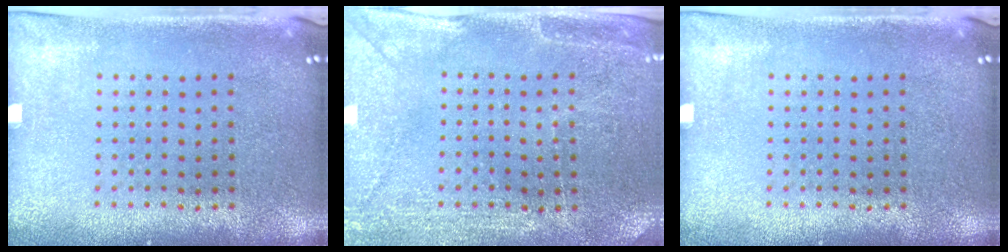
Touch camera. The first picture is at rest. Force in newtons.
{"total": 2.9, "press": 2.8, "slide": 0.7}
{"total": 0.0}